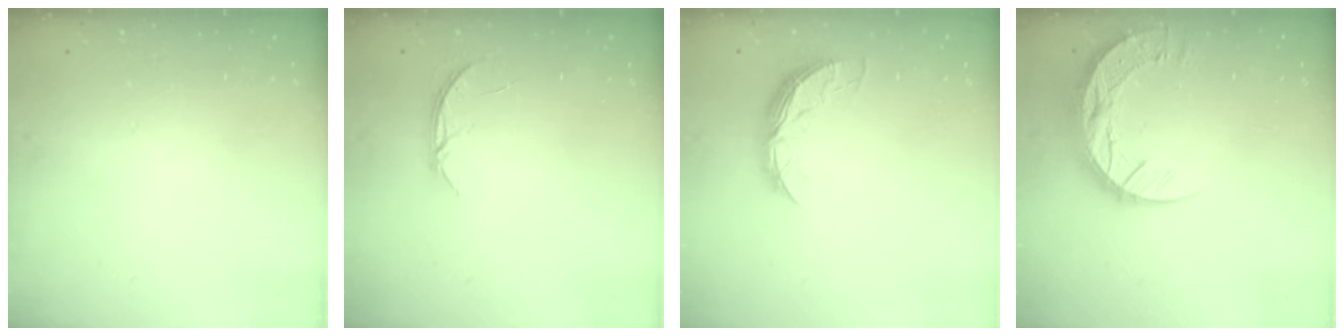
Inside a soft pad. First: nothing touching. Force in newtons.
{"total": 4.0, "press": 4.0, "slide": 0.4}
{"total": 7.9, "press": 7.8, "slide": 0.6}
{"total": 16.1, "press": 16.0, "slide": 1.4}